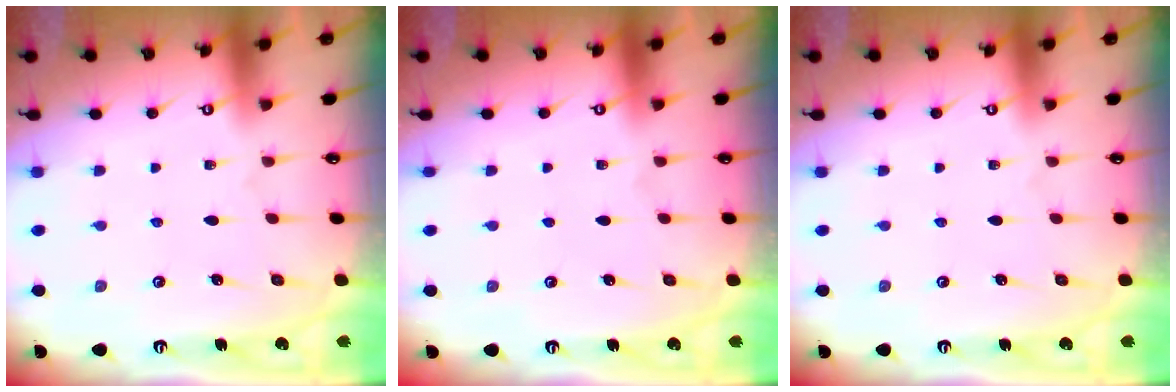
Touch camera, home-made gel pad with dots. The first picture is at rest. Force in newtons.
{"total": 0.0}
{"total": 0.0}